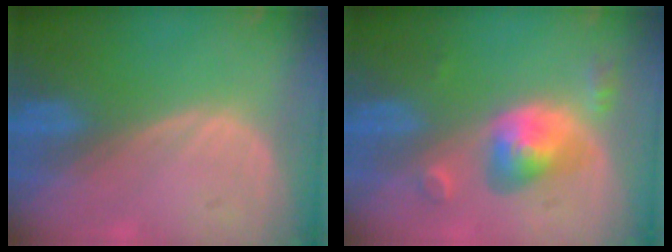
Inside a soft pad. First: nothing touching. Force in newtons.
{"total": 6.0, "press": 5.5, "slide": 2.4}